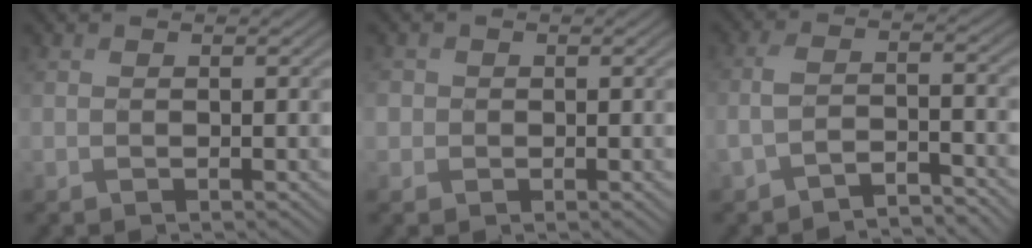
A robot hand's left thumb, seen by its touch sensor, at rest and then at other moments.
{"total": 1.7, "force": [0.0, 1.6, 0.3], "torque": [-0.008, -0.002, -0.004]}
{"total": 4.1, "force": [-3.2, 1.1, 2.3], "torque": [-0.051, -0.001, -0.067]}